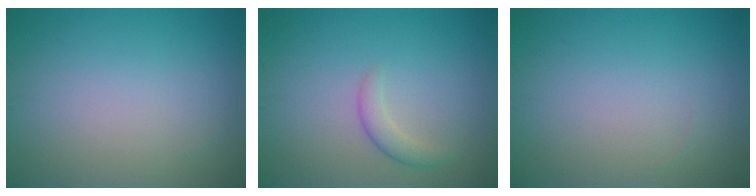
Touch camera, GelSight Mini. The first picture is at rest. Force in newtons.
{"total": 1.6, "press": 1.6, "slide": 0.0}
{"total": 0.0}